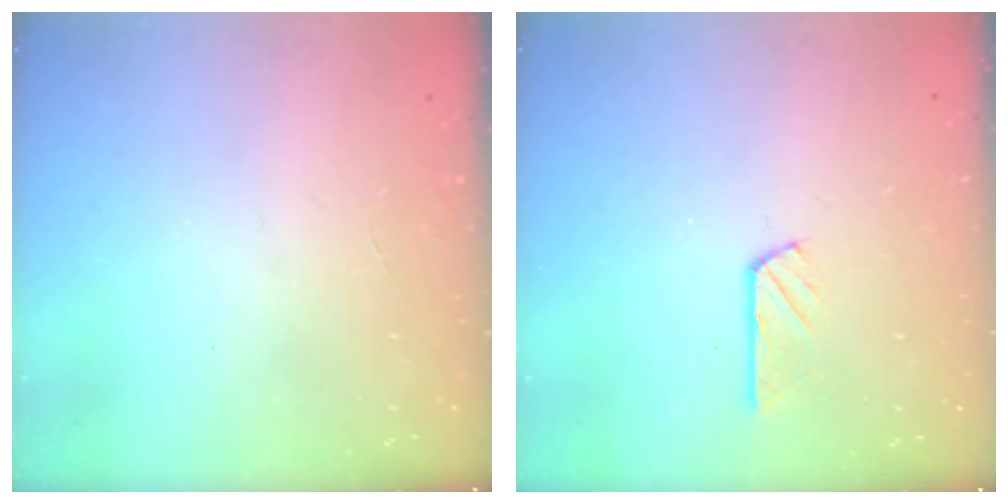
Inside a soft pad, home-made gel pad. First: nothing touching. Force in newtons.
{"total": 3.4, "press": 3.4, "slide": 0.4}